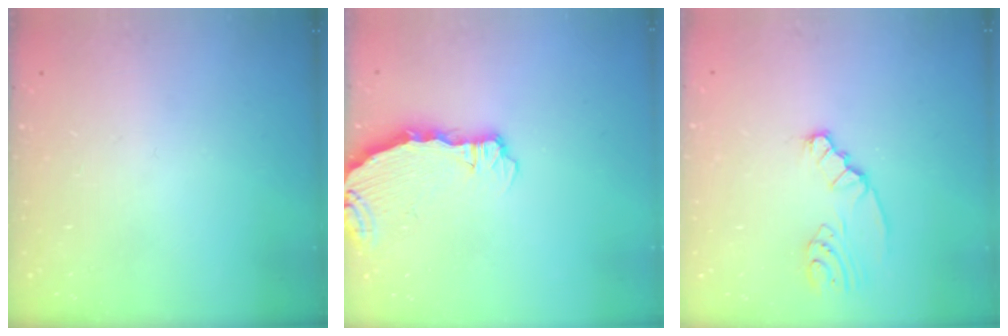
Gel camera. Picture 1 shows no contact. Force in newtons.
{"total": 4.9, "press": 4.3, "slide": 2.3}
{"total": 2.4, "press": 2.4, "slide": 0.3}